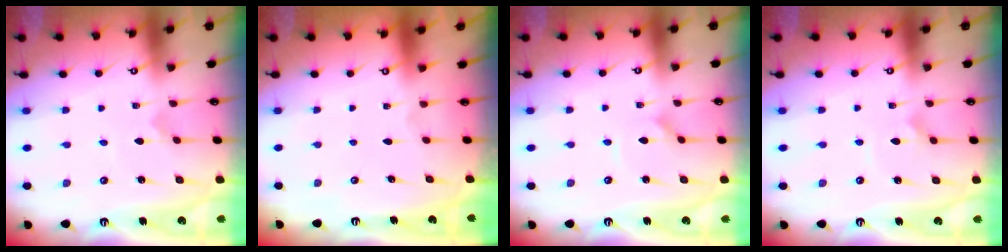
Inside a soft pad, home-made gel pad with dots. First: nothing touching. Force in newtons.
{"total": 0.0}
{"total": 1.2, "press": 1.2, "slide": 0.2}
{"total": 2.4, "press": 2.4, "slide": 0.2}